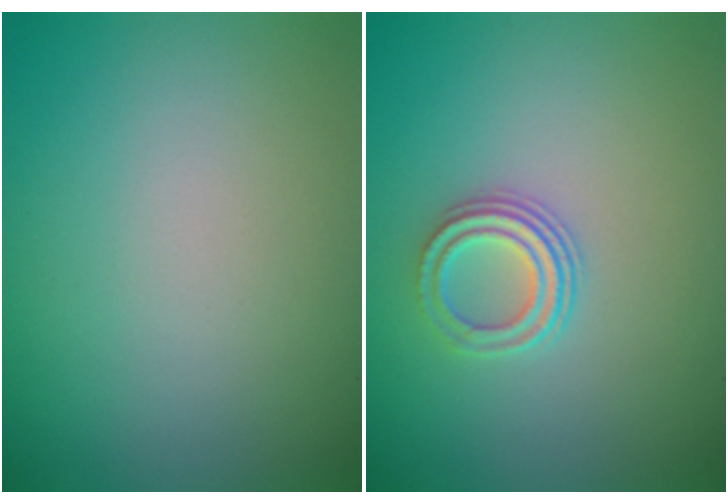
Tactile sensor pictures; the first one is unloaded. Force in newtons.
{"total": 2.5, "press": 2.1, "slide": 1.4}